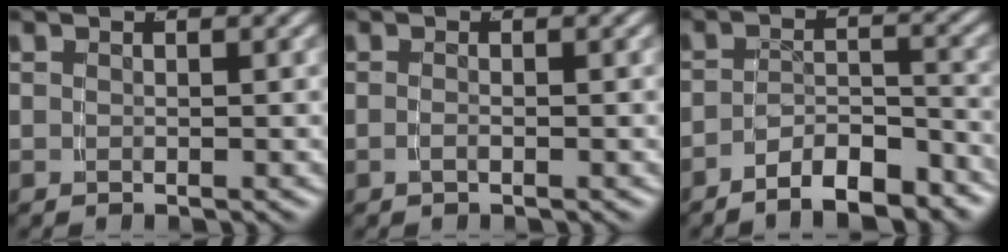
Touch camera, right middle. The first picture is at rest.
{"total": 0.8, "force": [-0.6, -0.2, 0.4], "torque": [-0.012, -0.005, -0.008]}
{"total": 6.3, "force": [-5.8, 1.3, 2.0], "torque": [-0.022, -0.013, -0.093]}